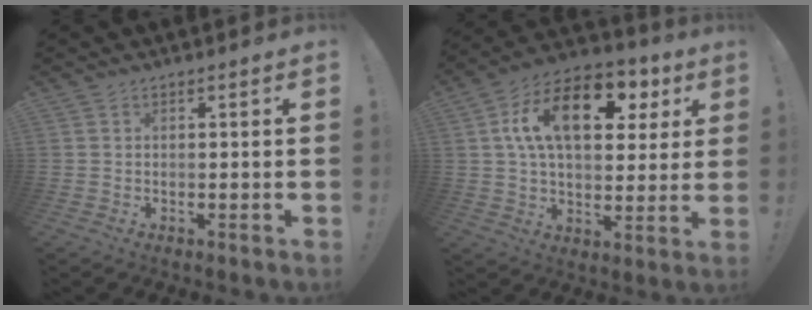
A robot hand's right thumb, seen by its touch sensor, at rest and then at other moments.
{"total": 19.6, "force": [6.2, 11.1, 14.9], "torque": [-0.240, -0.010, 0.102]}